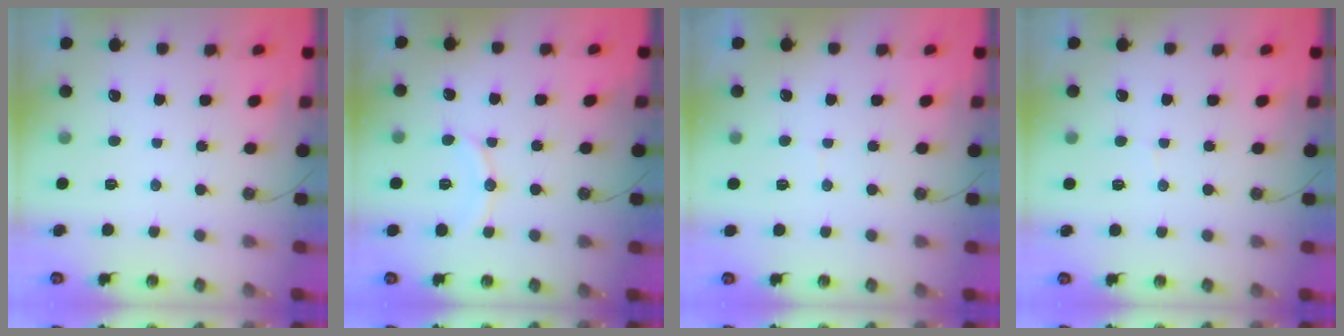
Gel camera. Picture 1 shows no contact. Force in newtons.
{"total": 7.6, "press": 7.5, "slide": 0.8}
{"total": 3.1, "press": 2.3, "slide": 2.0}
{"total": 4.4, "press": 4.4, "slide": 0.5}